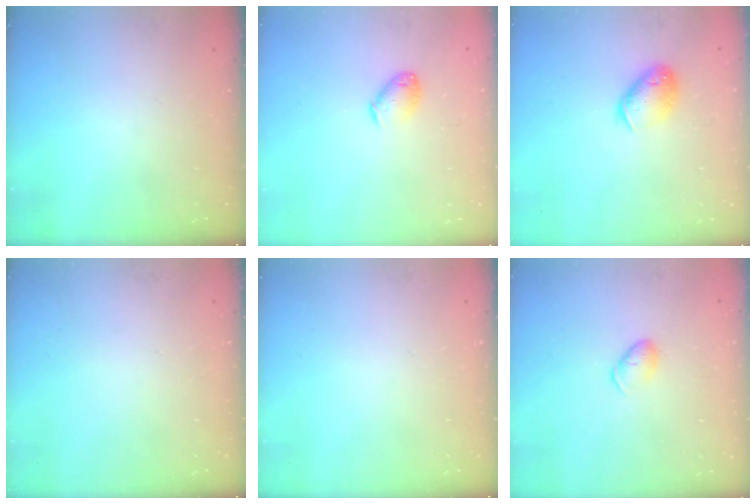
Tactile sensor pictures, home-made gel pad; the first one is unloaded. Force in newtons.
{"total": 7.3, "press": 7.3, "slide": 0.8}
{"total": 11.7, "press": 11.6, "slide": 1.9}
{"total": 0.0}
{"total": 0.0}
{"total": 5.9, "press": 5.8, "slide": 1.0}